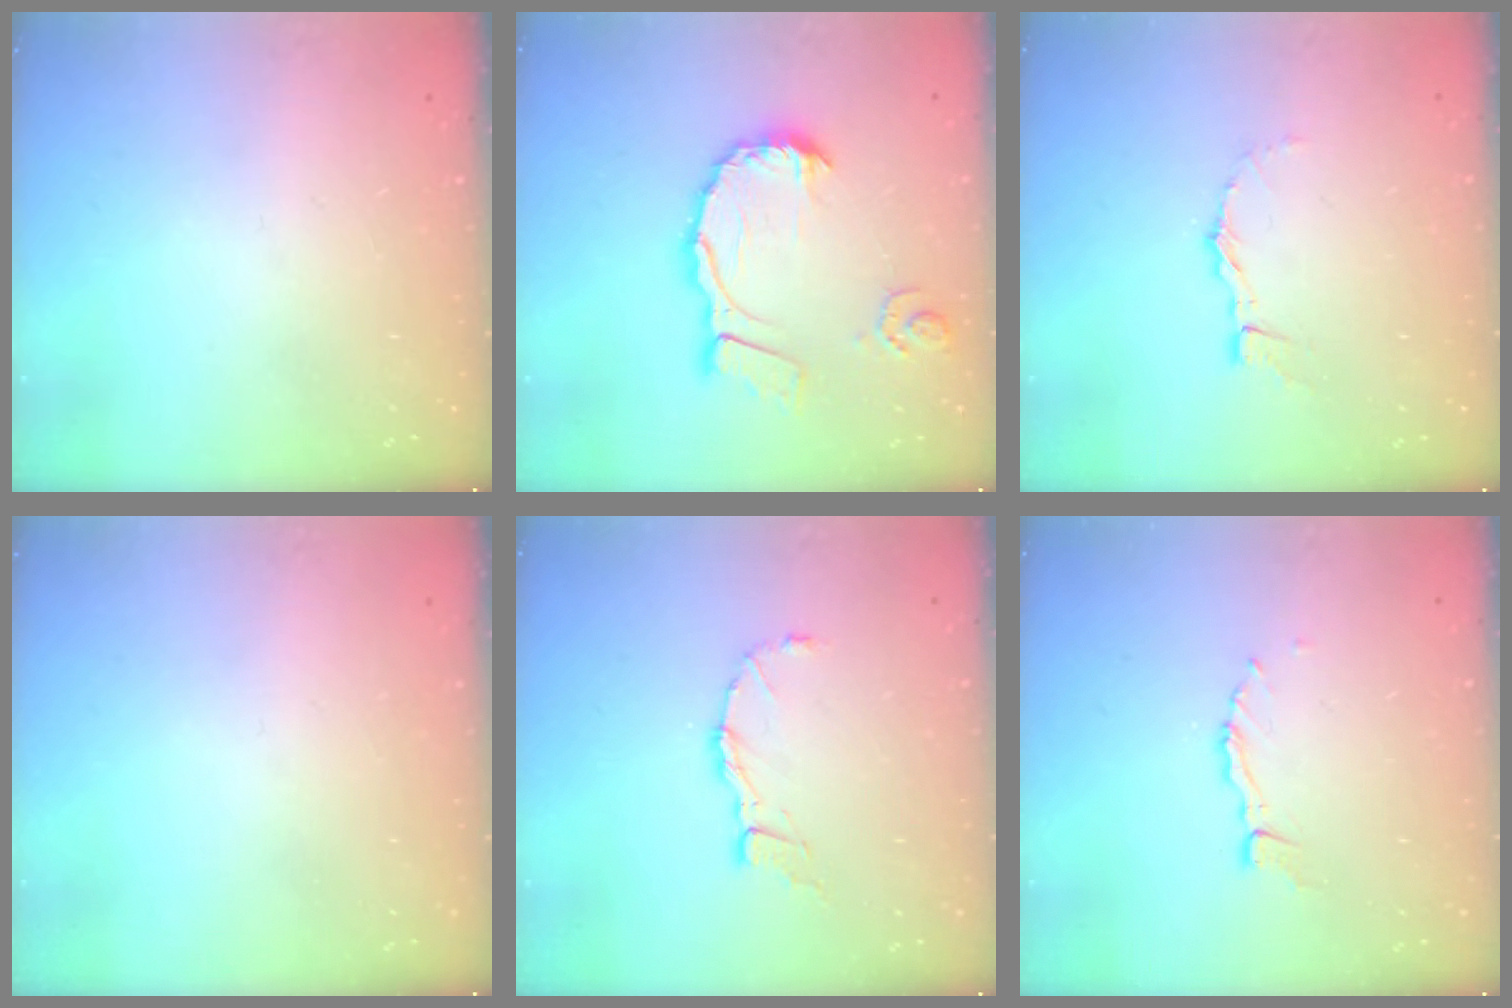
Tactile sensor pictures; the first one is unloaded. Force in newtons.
{"total": 12.1, "press": 12.0, "slide": 1.4}
{"total": 1.6, "press": 1.6, "slide": 0.1}
{"total": 0.0}
{"total": 7.7, "press": 7.6, "slide": 0.8}
{"total": 4.7, "press": 4.7, "slide": 0.2}